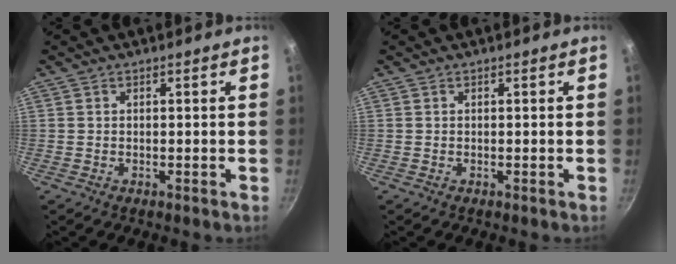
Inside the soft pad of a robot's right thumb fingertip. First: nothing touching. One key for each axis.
{"total": 0.0}